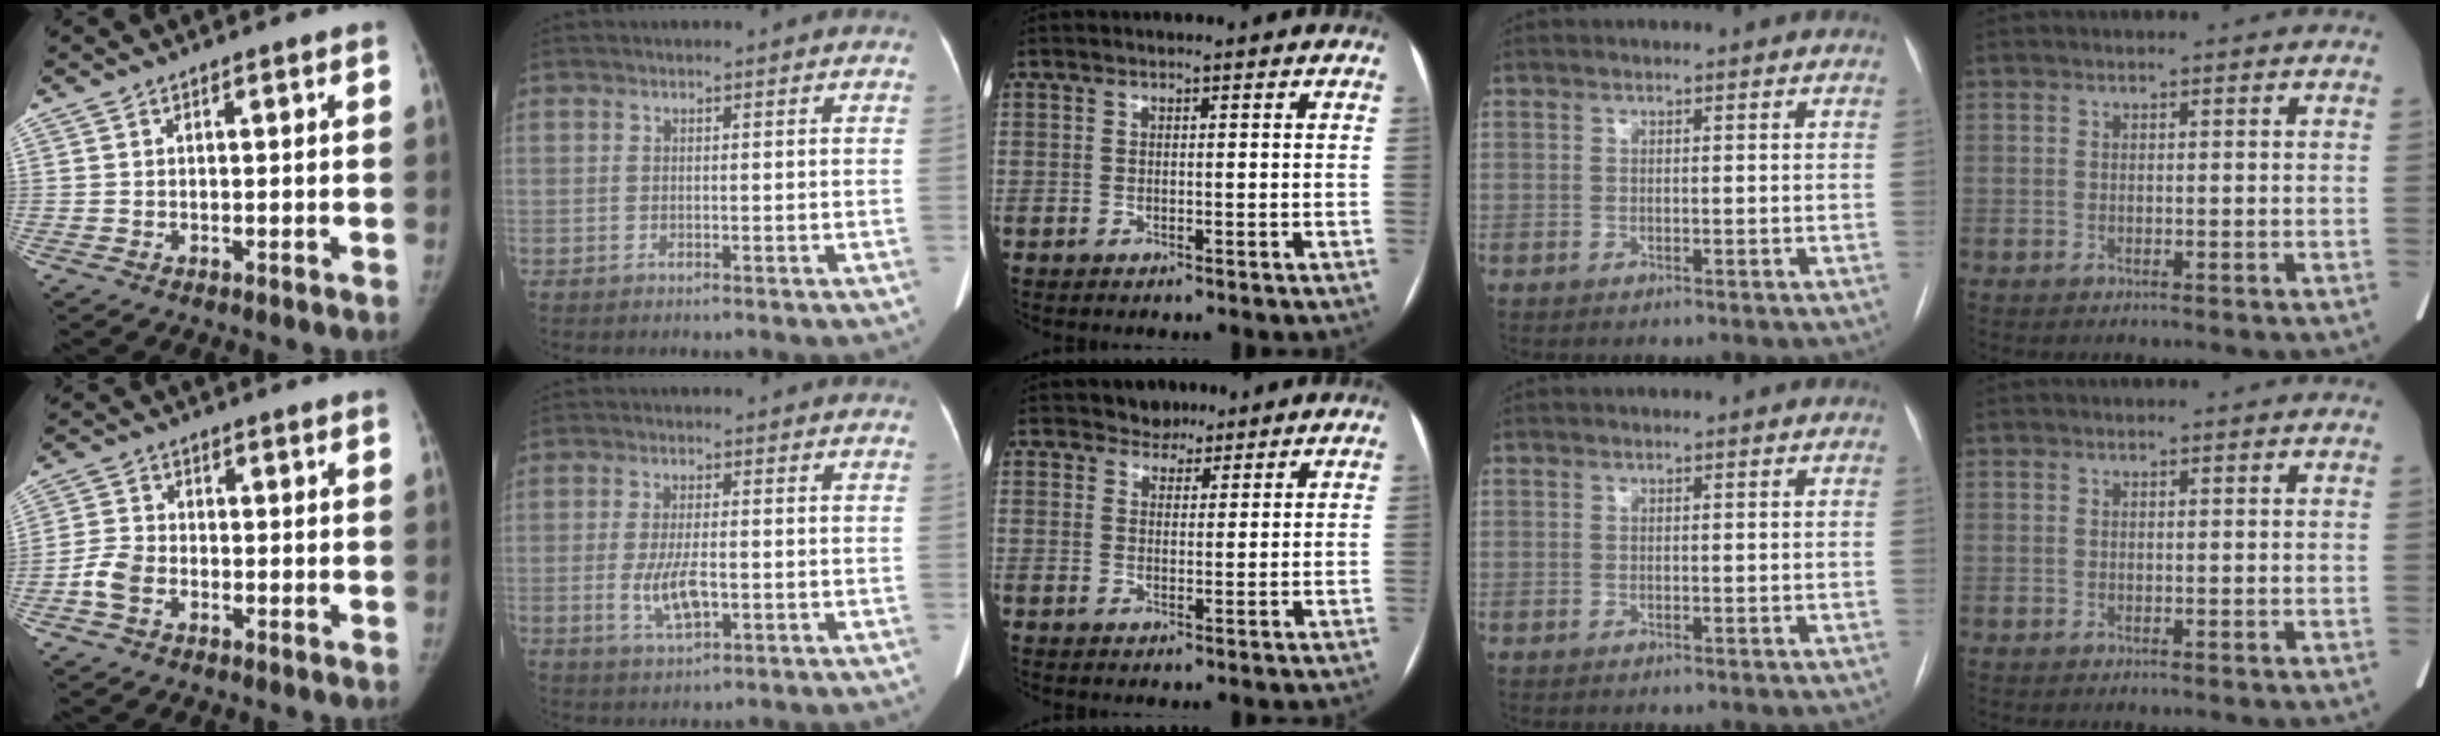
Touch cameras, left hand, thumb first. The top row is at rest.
{"thumb": {"total": 4.5, "force": [-2.1, 3.0, 2.6], "torque": [-0.050, 0.012, -0.047]}, "index": {"total": 5.6, "force": [-1.3, 1.8, 5.2], "torque": [-0.109, -0.007, -0.019]}, "middle": {"total": 3.1, "force": [2.5, 1.8, 0.0], "torque": [0.004, 0.004, 0.037]}}